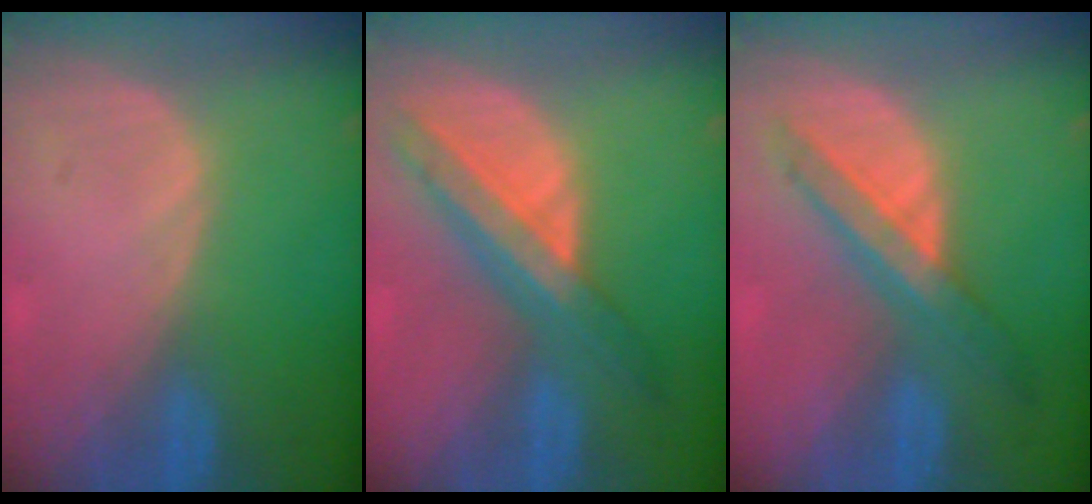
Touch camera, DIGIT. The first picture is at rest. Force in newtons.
{"total": 8.5, "press": 7.3, "slide": 4.4}
{"total": 6.9, "press": 6.4, "slide": 2.5}